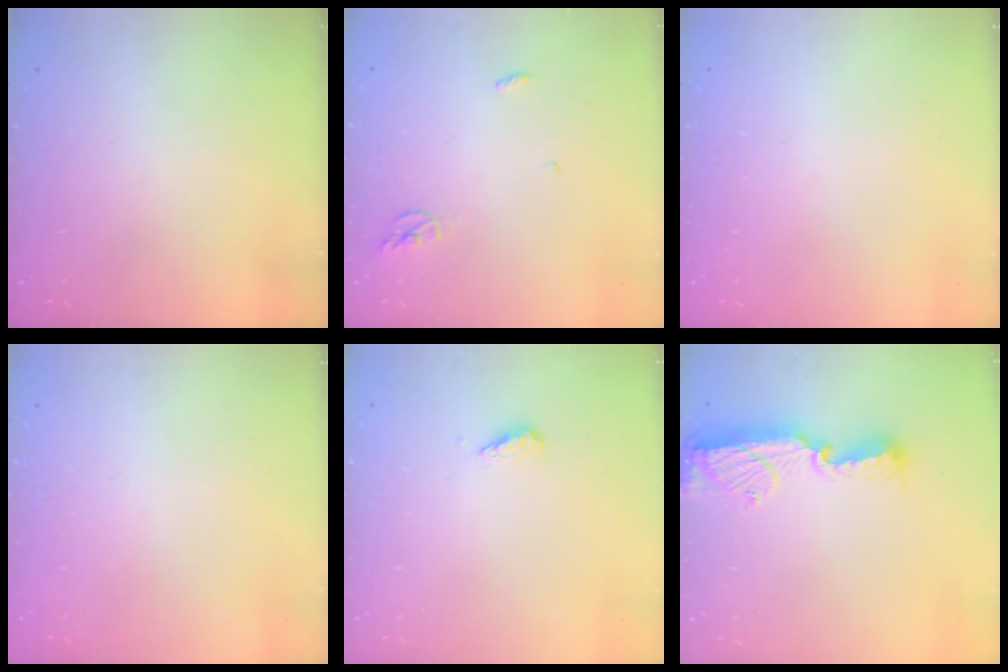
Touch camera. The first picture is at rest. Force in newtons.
{"total": 4.3, "press": 4.3, "slide": 0.3}
{"total": 0.0}
{"total": 0.0}
{"total": 3.0, "press": 2.9, "slide": 0.6}
{"total": 13.3, "press": 12.2, "slide": 5.5}